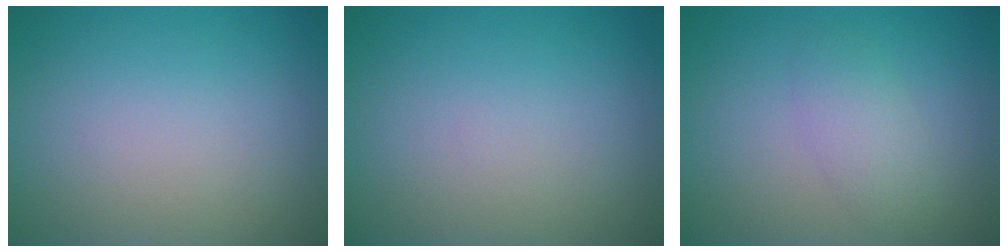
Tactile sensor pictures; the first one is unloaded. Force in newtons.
{"total": 0.0}
{"total": 2.2, "press": 2.2, "slide": 0.0}